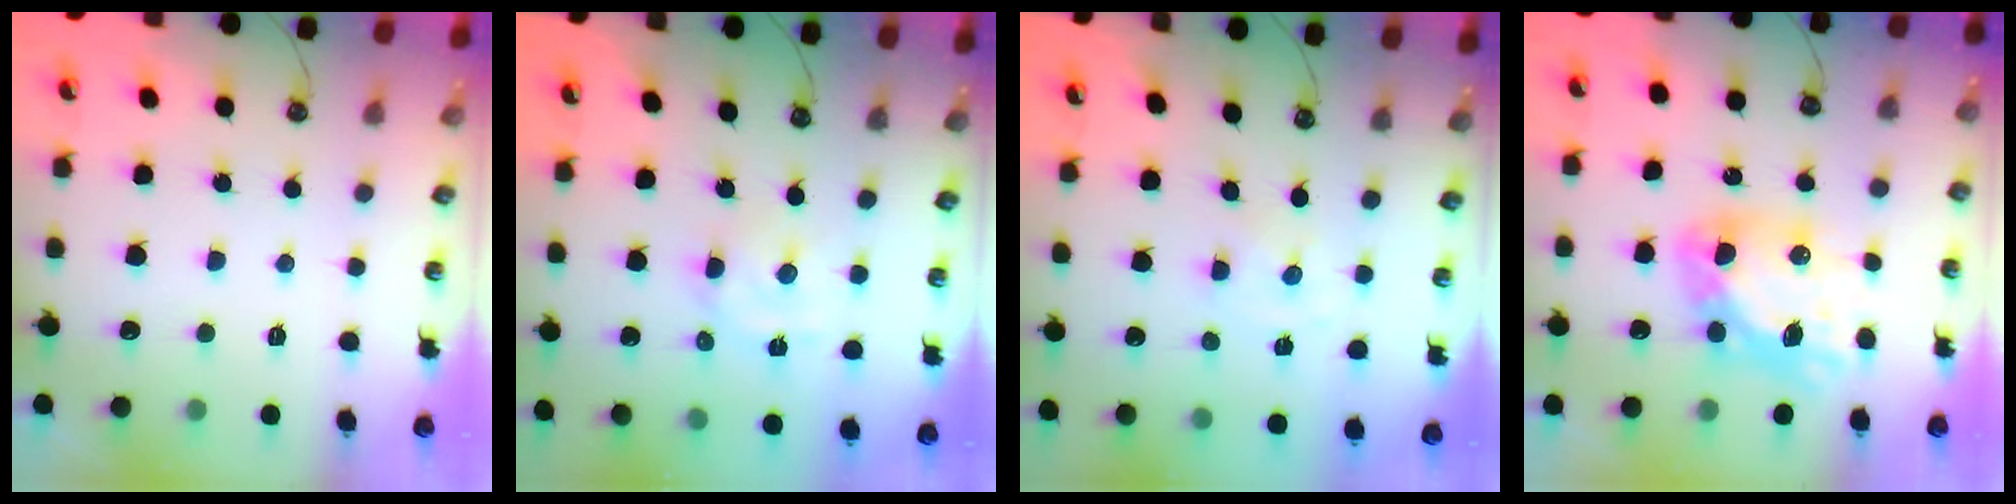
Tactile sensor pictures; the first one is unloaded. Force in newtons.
{"total": 5.5, "press": 5.5, "slide": 0.7}
{"total": 0.0}
{"total": 12.8, "press": 12.7, "slide": 1.4}